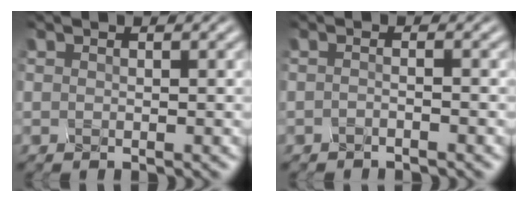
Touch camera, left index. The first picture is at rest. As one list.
[{"total": 1.0, "force": [-0.8, 0.1, 0.6], "torque": [-0.011, -0.011, -0.027]}]